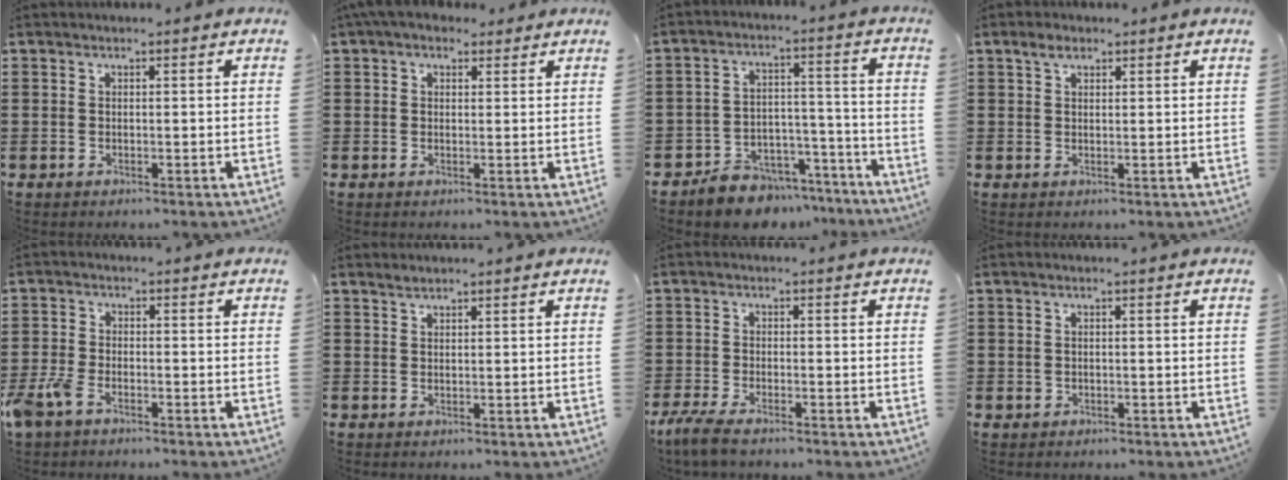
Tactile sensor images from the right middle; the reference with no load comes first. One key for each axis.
{"total": 2.9, "fx": 2.3, "fy": 1.5, "fz": 1.0, "tx": -0.027, "ty": 0.009, "tz": 0.043}
{"total": 6.8, "fx": -6.3, "fy": 2.5, "fz": 0.6, "tx": -0.003, "ty": 0.031, "tz": -0.122}
{"total": 2.3, "fx": 1.6, "fy": 1.1, "fz": 1.1, "tx": -0.017, "ty": 0.001, "tz": 0.028}
{"total": 3.7, "fx": -2.6, "fy": 1.6, "fz": 2.1, "tx": -0.072, "ty": -0.004, "tz": -0.059}
{"total": 1.2, "fx": 1.2, "fy": 0.0, "fz": 0.2, "tx": -0.006, "ty": 0.000, "tz": 0.023}
{"total": 2.9, "fx": -2.4, "fy": 0.2, "fz": 1.6, "tx": -0.047, "ty": -0.011, "tz": -0.053}
{"total": 0.5, "fx": 0.0, "fy": 0.5, "fz": 0.1, "tx": -0.004, "ty": 0.004, "tz": -0.001}